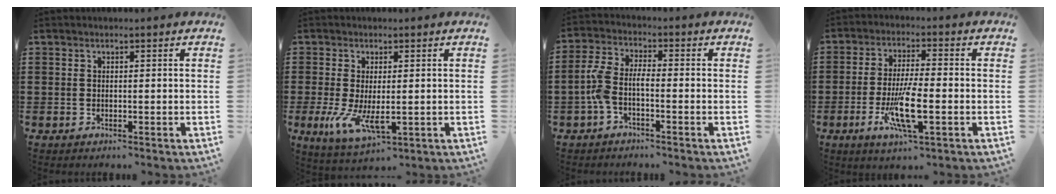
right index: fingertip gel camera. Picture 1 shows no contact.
{"total": 6.7, "force": [-1.0, 2.8, 6.1], "torque": [-0.125, -0.016, -0.017]}
{"total": 4.4, "force": [-1.5, 1.9, 3.6], "torque": [-0.103, -0.002, -0.041]}
{"total": 9.0, "force": [-2.8, 2.0, 8.3], "torque": [-0.174, -0.018, -0.054]}